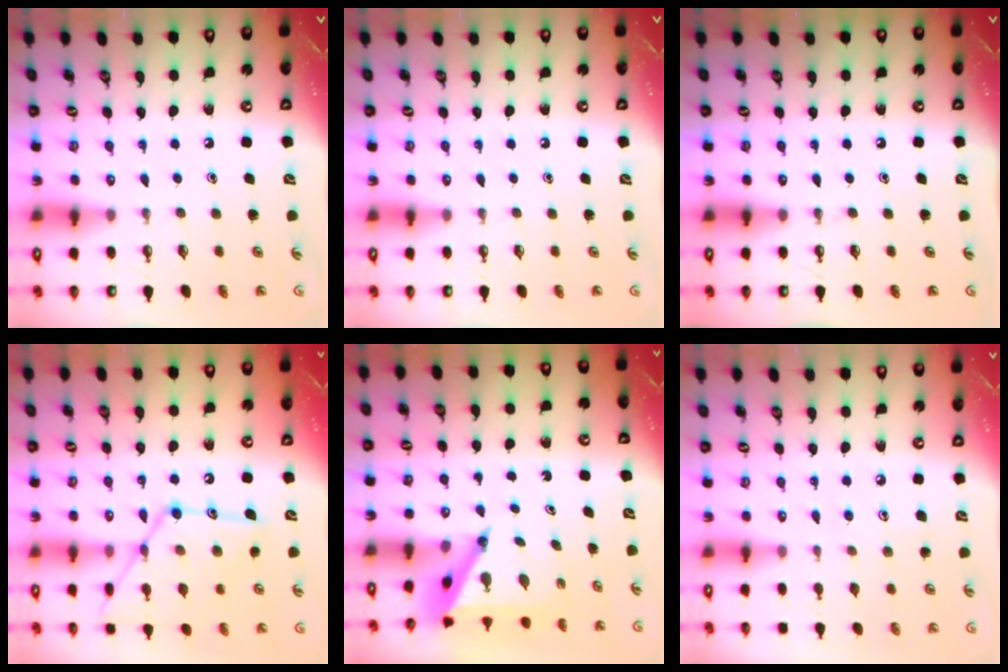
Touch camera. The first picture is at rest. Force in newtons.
{"total": 0.0}
{"total": 0.0}
{"total": 17.1, "press": 17.1, "slide": 1.2}
{"total": 4.4, "press": 4.3, "slide": 0.4}
{"total": 5.5, "press": 5.5, "slide": 0.5}